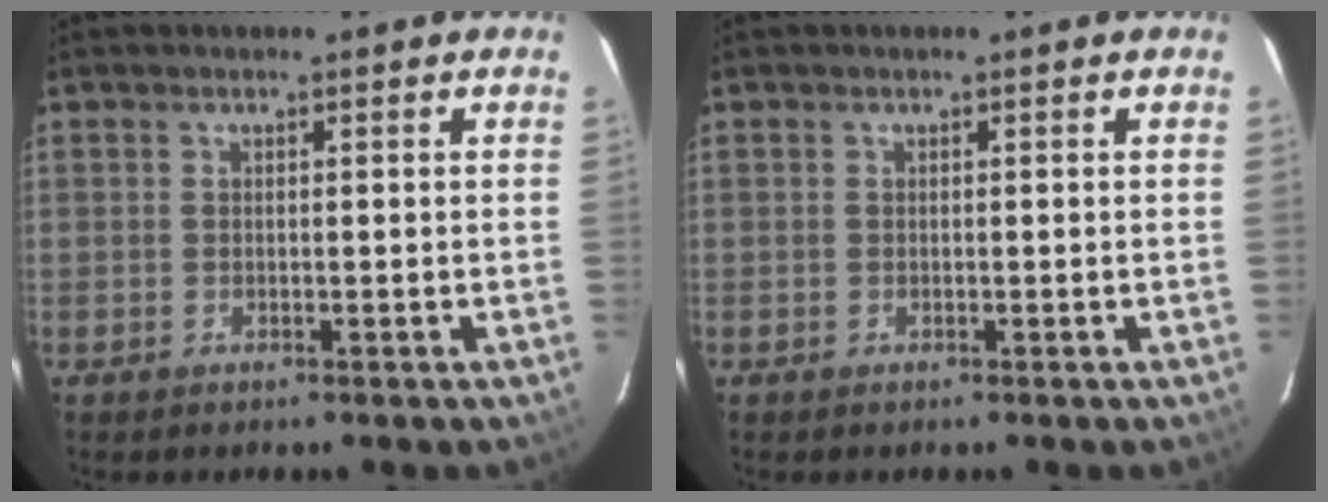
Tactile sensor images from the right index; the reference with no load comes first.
{"total": 0.0}